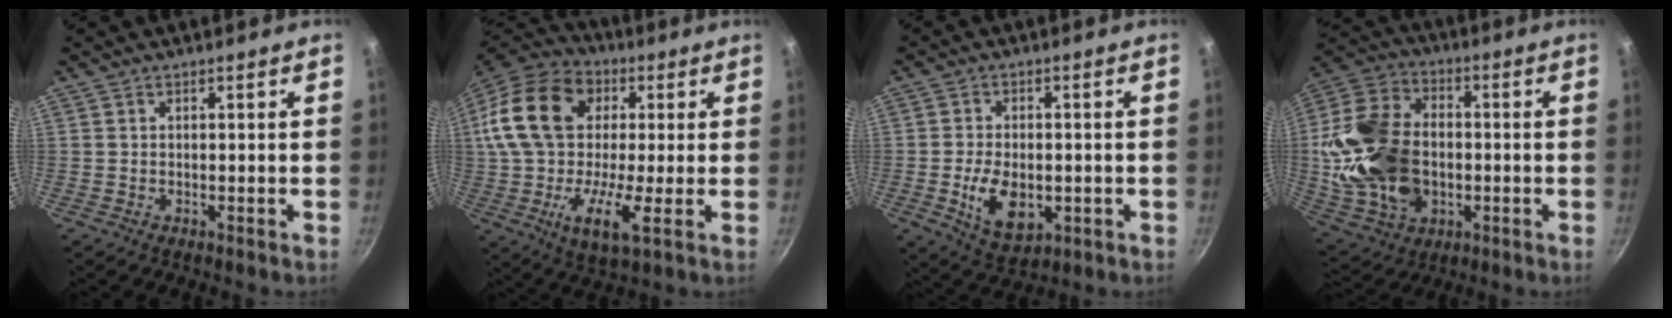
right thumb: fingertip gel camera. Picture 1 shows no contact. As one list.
[{"total": 24.5, "force": [2.9, 15.2, 19.0], "torque": [-0.350, 0.024, 0.030]}, {"total": 9.9, "force": [-1.9, 6.2, 7.5], "torque": [-0.119, -0.003, -0.021]}, {"total": 22.4, "force": [-1.5, 15.9, 15.7], "torque": [-0.293, 0.025, -0.019]}]